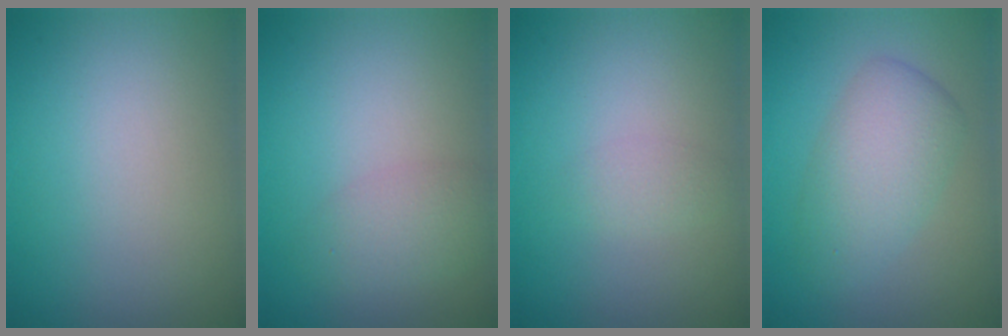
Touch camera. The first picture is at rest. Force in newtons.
{"total": 2.4, "press": 2.4, "slide": 0.1}
{"total": 1.1, "press": 1.1, "slide": 0.0}
{"total": 4.6, "press": 4.6, "slide": 0.1}